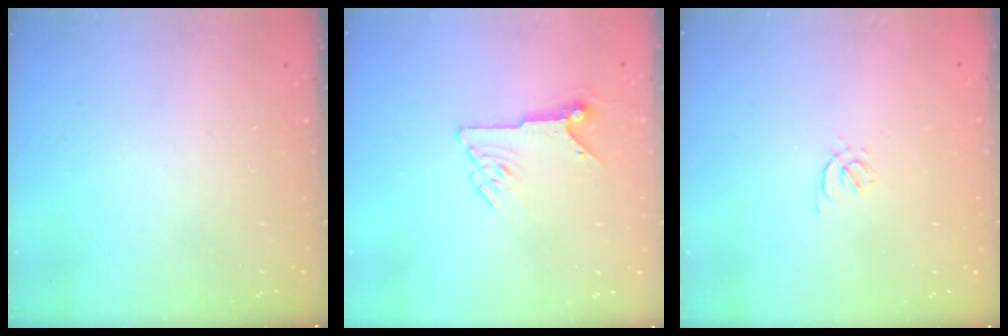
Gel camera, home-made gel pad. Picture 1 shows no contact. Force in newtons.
{"total": 6.9, "press": 6.9, "slide": 0.3}
{"total": 1.7, "press": 1.6, "slide": 0.5}